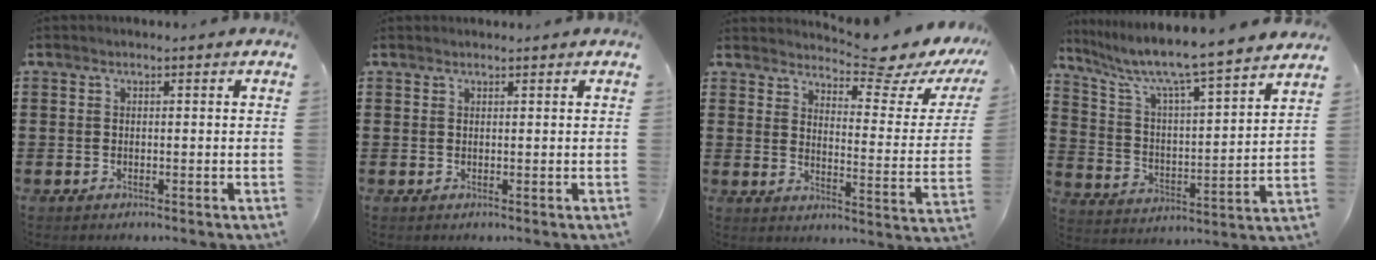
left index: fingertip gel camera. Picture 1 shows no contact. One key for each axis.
{"total": 0.7, "fx": 0.7, "fy": 0.1, "fz": -0.1, "tx": -0.001, "ty": 0.000, "tz": 0.014}
{"total": 6.3, "fx": 5.8, "fy": 0.0, "fz": 2.6, "tx": -0.048, "ty": -0.050, "tz": 0.090}
{"total": 7.0, "fx": 6.2, "fy": -0.4, "fz": 3.4, "tx": -0.095, "ty": -0.056, "tz": 0.093}